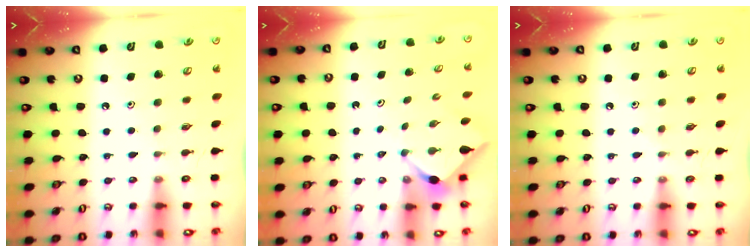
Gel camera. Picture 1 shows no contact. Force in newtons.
{"total": 2.5, "press": 2.5, "slide": 0.3}
{"total": 4.3, "press": 4.3, "slide": 0.3}